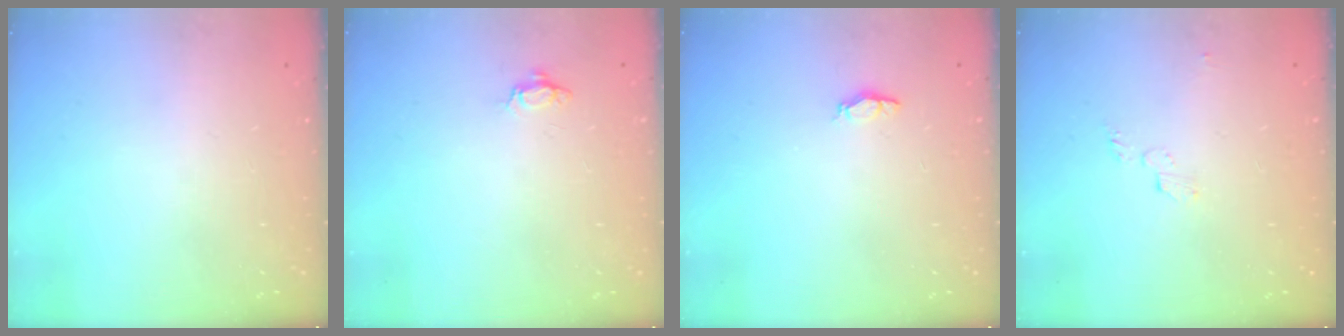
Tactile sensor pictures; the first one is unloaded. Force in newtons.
{"total": 3.5, "press": 3.5, "slide": 0.5}
{"total": 3.7, "press": 3.3, "slide": 1.6}
{"total": 3.6, "press": 3.6, "slide": 0.4}